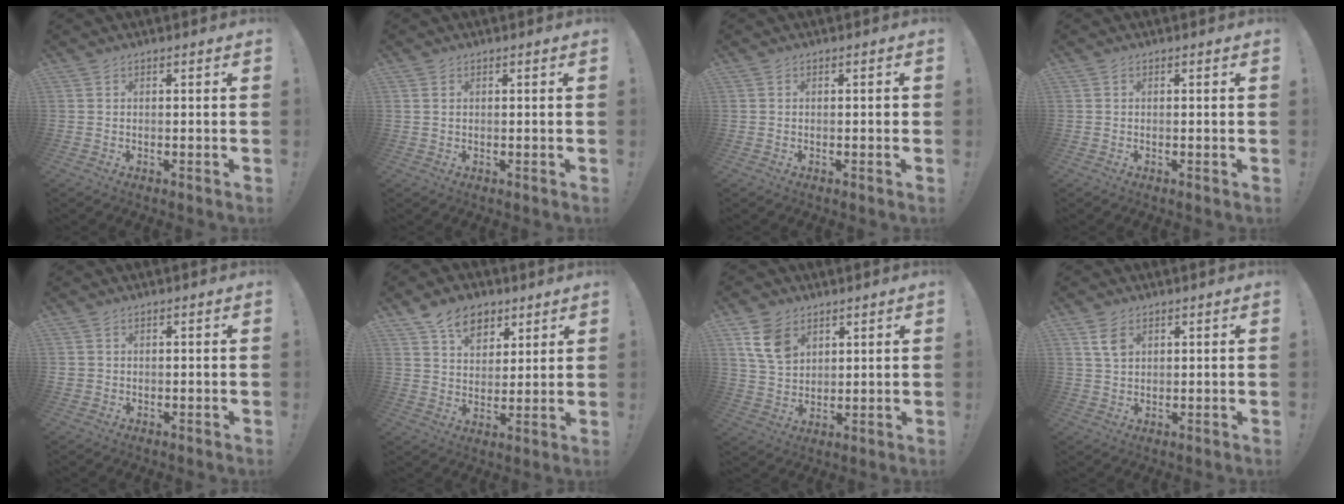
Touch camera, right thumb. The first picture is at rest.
{"total": 0.9, "force": [0.4, 0.7, 0.3], "torque": [-0.013, 0.005, 0.008]}
{"total": 0.6, "force": [-0.2, 0.3, 0.5], "torque": [-0.008, 0.002, -0.002]}
{"total": 0.0}
{"total": 1.4, "force": [0.4, 1.3, 0.3], "torque": [-0.010, 0.004, 0.009]}
{"total": 10.9, "force": [6.6, 7.4, 4.6], "torque": [-0.067, -0.034, 0.126]}
{"total": 9.8, "force": [5.6, 6.3, 4.9], "torque": [-0.091, -0.017, 0.114]}
{"total": 4.8, "force": [2.2, 3.1, 2.9], "torque": [-0.041, -0.009, 0.041]}